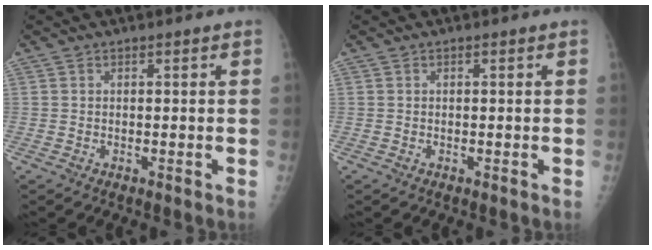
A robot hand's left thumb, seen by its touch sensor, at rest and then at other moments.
{"total": 0.0}